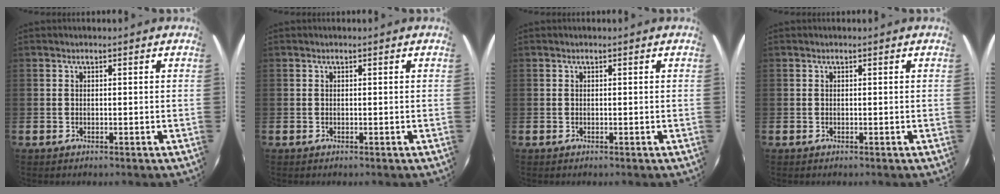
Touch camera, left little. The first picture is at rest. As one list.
[{"total": 0.0}, {"total": 0.0}, {"total": 0.0}]